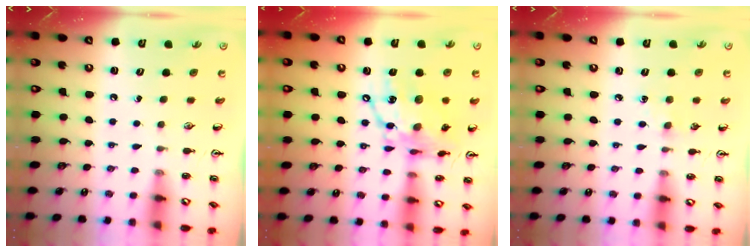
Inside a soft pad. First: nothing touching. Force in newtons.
{"total": 15.6, "press": 15.5, "slide": 1.4}
{"total": 5.4, "press": 5.3, "slide": 0.7}